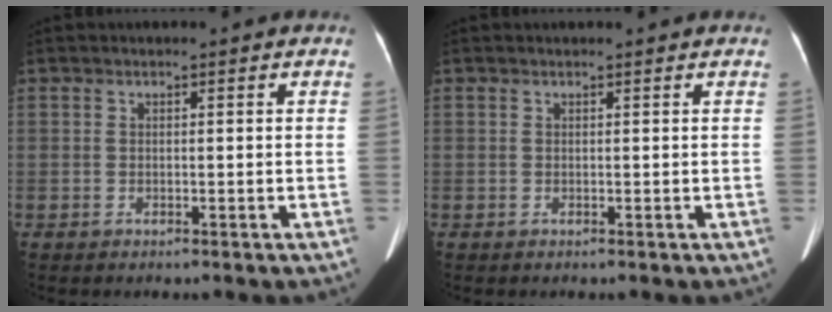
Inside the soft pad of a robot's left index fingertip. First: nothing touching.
{"total": 1.3, "force": [1.3, -0.1, 0.4], "torque": [-0.010, 0.012, 0.017]}